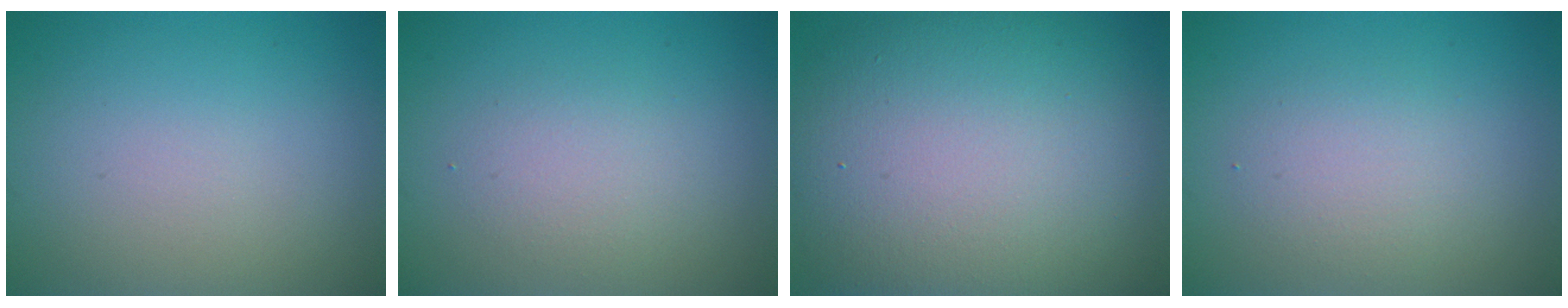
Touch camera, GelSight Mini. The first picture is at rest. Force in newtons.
{"total": 2.0, "press": 2.0, "slide": 0.1}
{"total": 15.0, "press": 15.0, "slide": 0.8}
{"total": 2.4, "press": 2.4, "slide": 0.2}